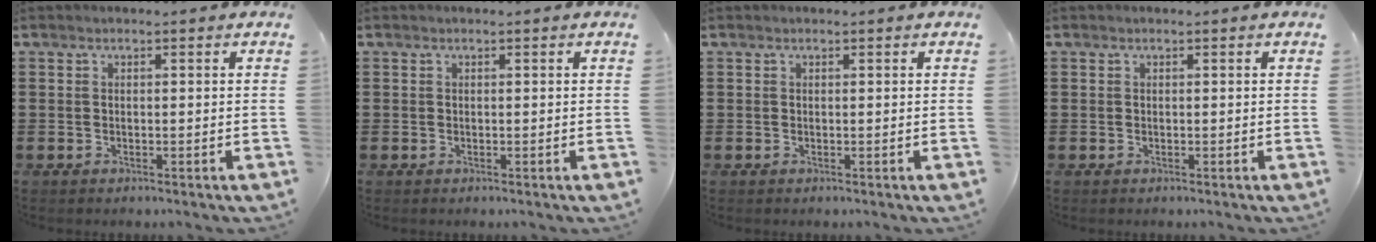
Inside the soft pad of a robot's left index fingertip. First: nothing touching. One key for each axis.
{"total": 0.0}
{"total": 0.0}
{"total": 0.0}